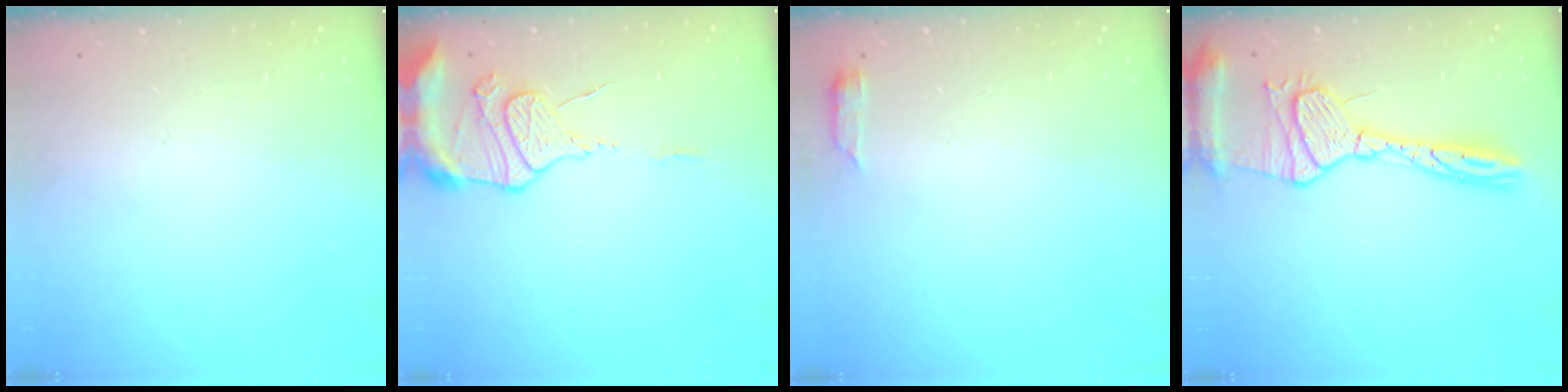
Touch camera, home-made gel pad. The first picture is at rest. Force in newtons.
{"total": 12.5, "press": 12.4, "slide": 1.1}
{"total": 2.6, "press": 2.6, "slide": 0.5}
{"total": 17.8, "press": 17.7, "slide": 1.5}